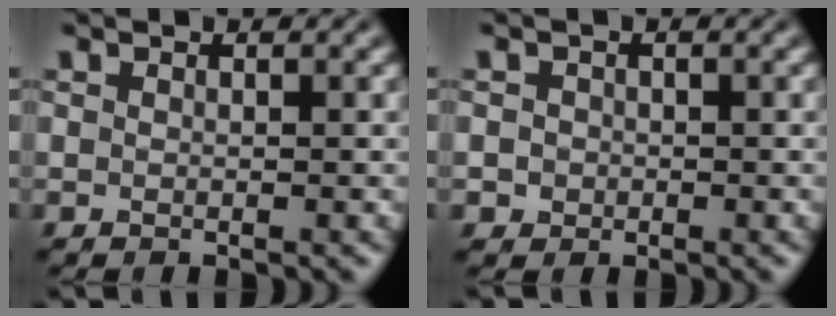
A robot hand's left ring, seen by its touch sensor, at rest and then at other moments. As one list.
[{"total": 1.1, "force": [-0.2, 1.1, 0.1], "torque": [0.009, -0.005, -0.002]}]